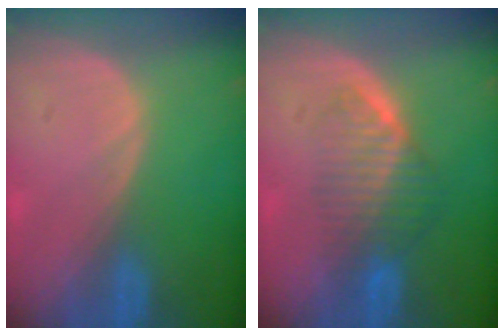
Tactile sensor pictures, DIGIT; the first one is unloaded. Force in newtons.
{"total": 6.6, "press": 6.0, "slide": 2.8}